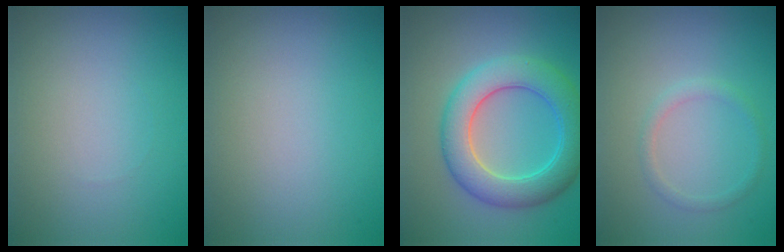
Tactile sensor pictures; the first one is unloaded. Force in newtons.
{"total": 0.0}
{"total": 6.6, "press": 6.6, "slide": 0.2}
{"total": 1.2, "press": 1.2, "slide": 0.0}